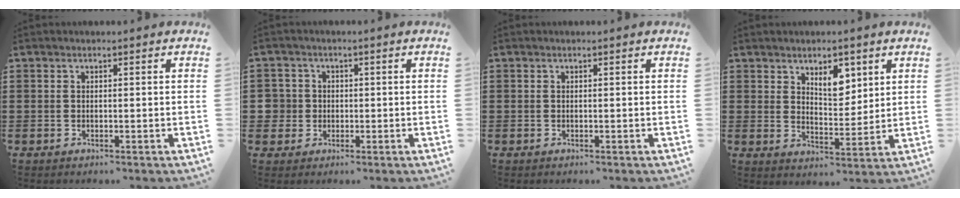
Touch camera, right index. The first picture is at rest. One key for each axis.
{"total": 3.4, "fx": -0.2, "fy": 3.3, "fz": 0.4, "tx": -0.033, "ty": 0.006, "tz": -0.008}
{"total": 0.0}
{"total": 5.3, "fx": 3.2, "fy": 2.9, "fz": 3.2, "tx": -0.049, "ty": -0.003, "tz": 0.052}